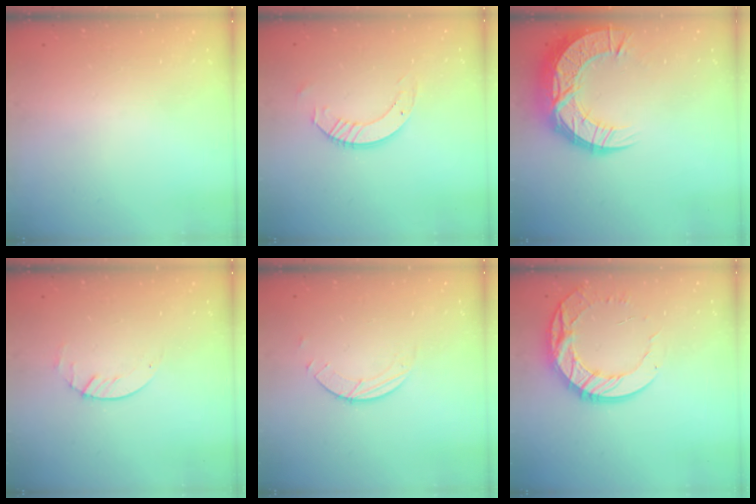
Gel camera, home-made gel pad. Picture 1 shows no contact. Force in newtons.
{"total": 7.6, "press": 7.5, "slide": 0.5}
{"total": 17.6, "press": 17.6, "slide": 1.4}
{"total": 1.7, "press": 1.6, "slide": 0.2}
{"total": 1.5, "press": 1.5, "slide": 0.1}
{"total": 15.4, "press": 15.3, "slide": 1.3}